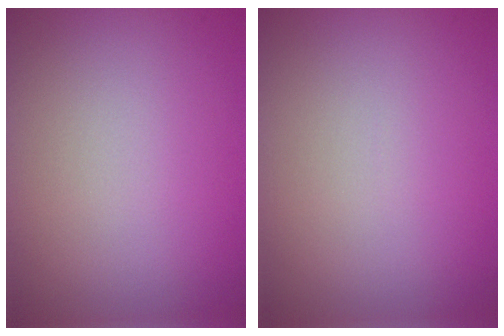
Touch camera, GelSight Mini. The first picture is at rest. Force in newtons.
{"total": 0.0}